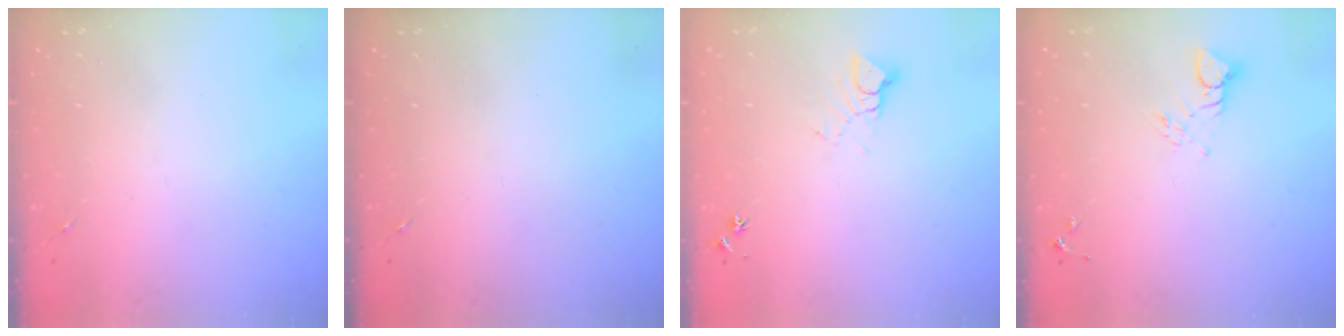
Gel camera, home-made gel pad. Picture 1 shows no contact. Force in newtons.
{"total": 0.0}
{"total": 6.0, "press": 6.0, "slide": 0.4}
{"total": 3.9, "press": 3.9, "slide": 0.5}